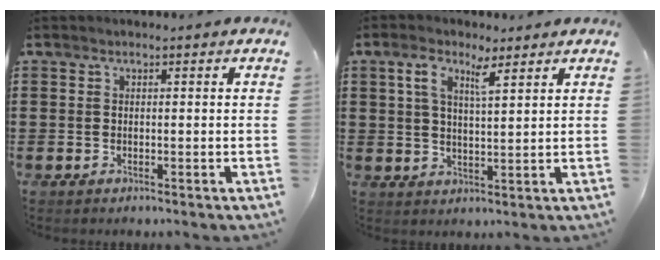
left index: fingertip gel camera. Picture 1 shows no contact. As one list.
[{"total": 6.3, "force": [3.9, 1.9, 4.6], "torque": [-0.094, 0.001, 0.066]}]